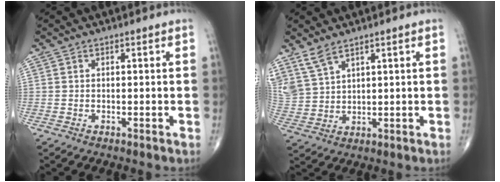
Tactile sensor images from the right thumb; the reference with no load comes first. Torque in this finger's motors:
{"motor_torque": [-0.51, 0.88, 1.00, 1.03, 0.14]}